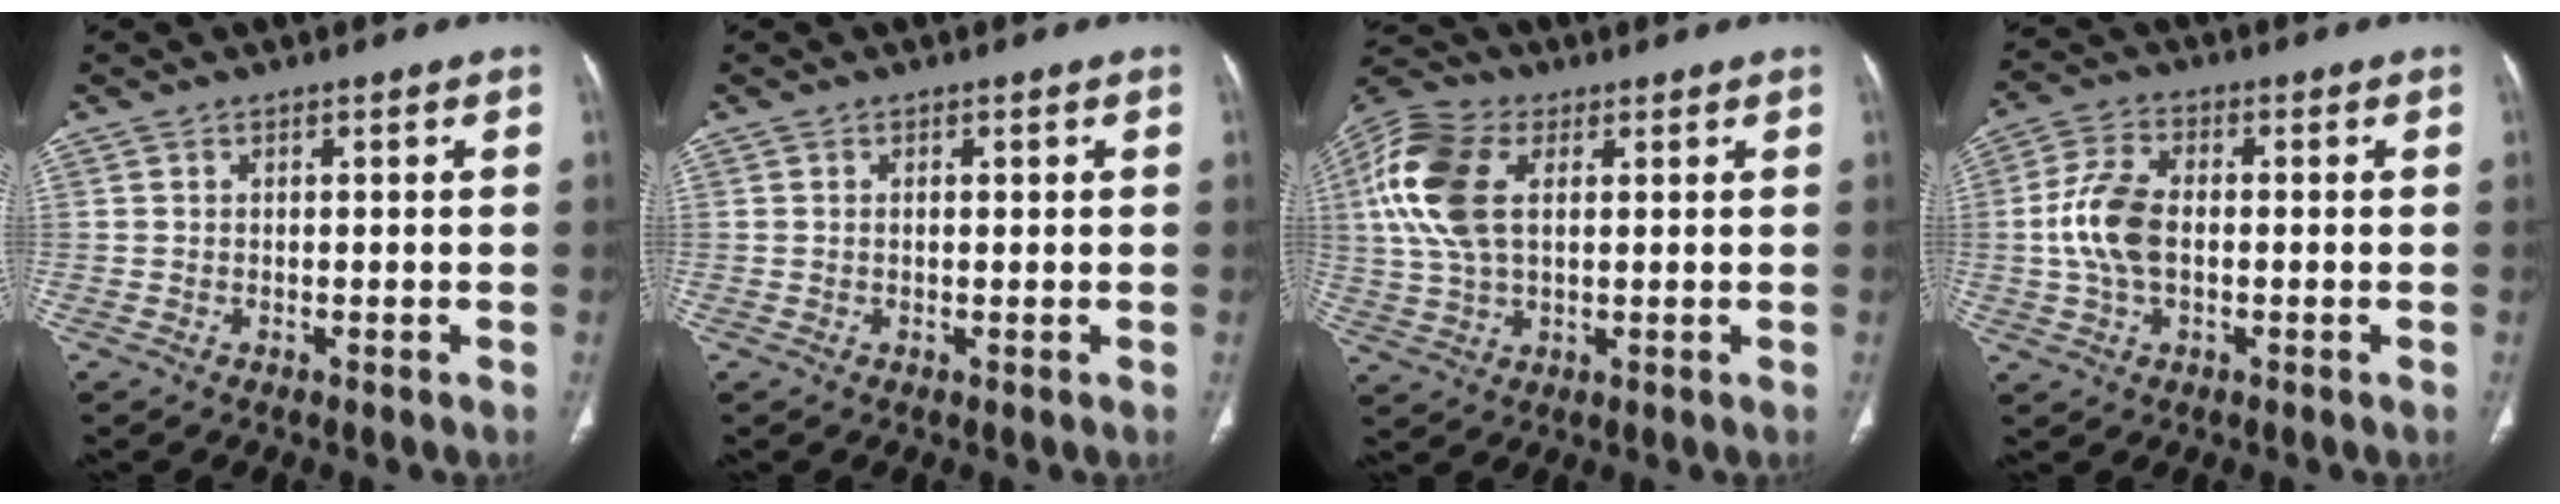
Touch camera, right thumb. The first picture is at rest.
{"total": 0.5, "force": [0.2, 0.2, 0.5], "torque": [-0.012, 0.003, 0.003]}
{"total": 14.9, "force": [3.6, 8.7, 11.5], "torque": [-0.258, 0.012, 0.067]}
{"total": 9.2, "force": [-0.4, 5.4, 7.4], "torque": [-0.158, 0.014, -0.010]}